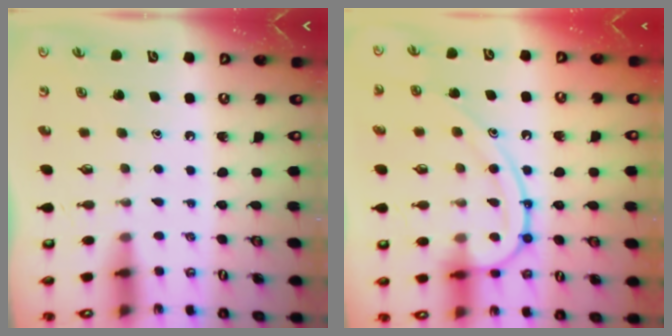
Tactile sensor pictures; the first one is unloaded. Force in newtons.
{"total": 14.8, "press": 14.8, "slide": 1.5}